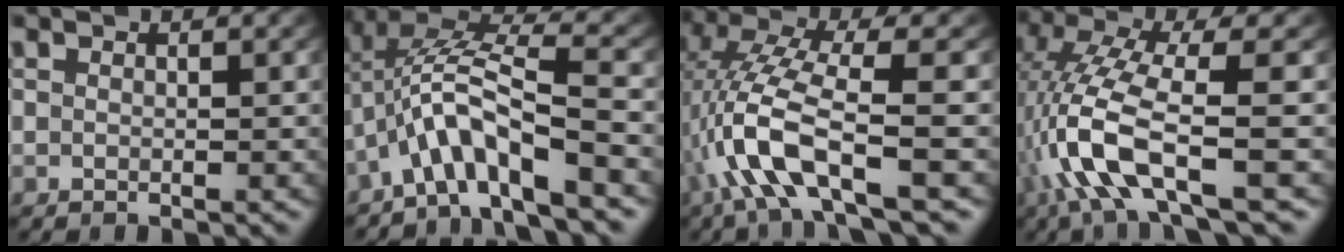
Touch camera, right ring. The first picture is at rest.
{"total": 6.1, "force": [-1.0, 3.5, 4.9], "torque": [-0.112, -0.016, -0.016]}
{"total": 7.8, "force": [-1.6, 3.4, 6.8], "torque": [-0.180, -0.028, -0.015]}
{"total": 8.5, "force": [-1.4, 3.8, 7.5], "torque": [-0.191, -0.030, -0.009]}